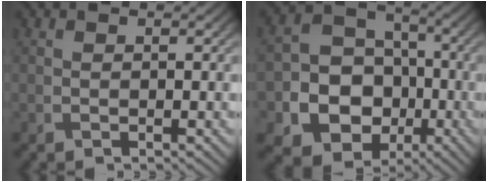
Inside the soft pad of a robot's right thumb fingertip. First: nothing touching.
{"total": 14.2, "force": [-4.4, 12.1, 6.0], "torque": [-0.144, -0.046, -0.105]}